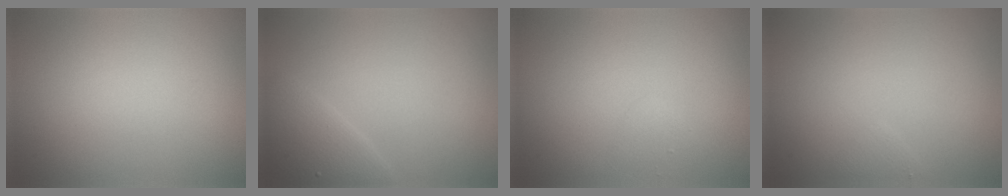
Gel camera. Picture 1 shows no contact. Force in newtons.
{"total": 2.6, "press": 2.6, "slide": 0.2}
{"total": 0.7, "press": 0.7, "slide": 0.1}
{"total": 0.7, "press": 0.7, "slide": 0.0}